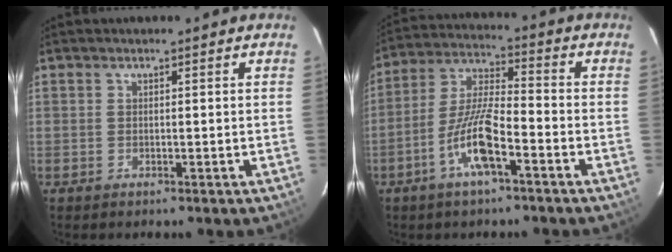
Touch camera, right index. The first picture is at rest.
{"total": 10.3, "force": [-5.2, 2.0, 8.7], "torque": [-0.185, 0.001, -0.101]}